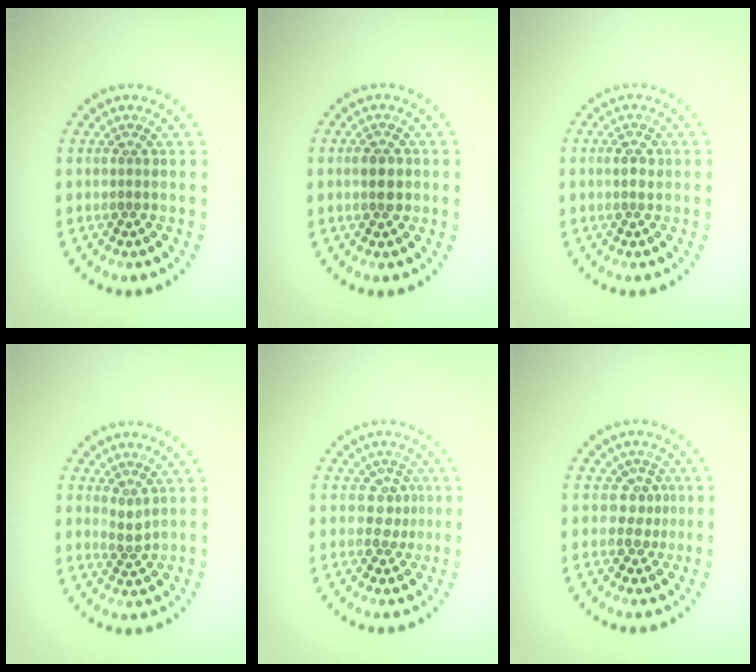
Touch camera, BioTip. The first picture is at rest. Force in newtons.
{"total": 2.1, "press": 2.1, "slide": 0.1}
{"total": 1.3, "press": 1.2, "slide": 0.2}
{"total": 1.4, "press": 1.0, "slide": 0.9}
{"total": 1.7, "press": 1.3, "slide": 1.2}
{"total": 2.1, "press": 1.4, "slide": 1.6}